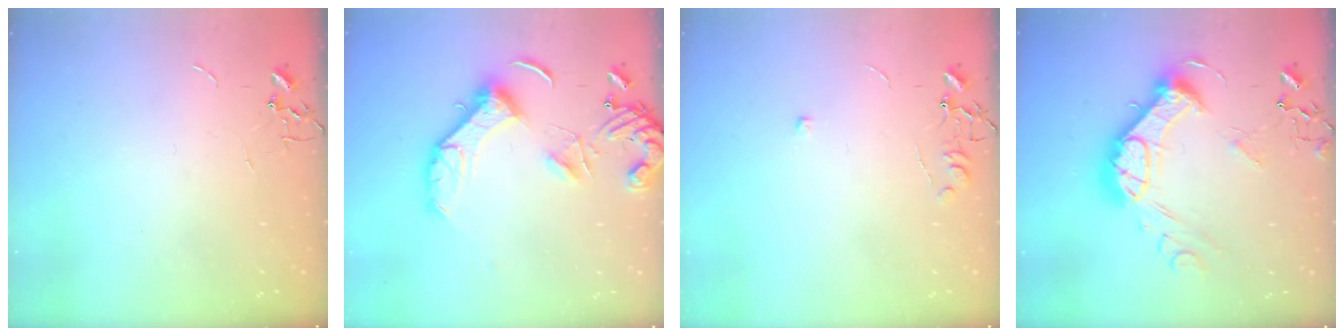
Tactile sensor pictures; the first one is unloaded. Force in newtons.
{"total": 14.7, "press": 14.6, "slide": 1.9}
{"total": 5.5, "press": 5.5, "slide": 0.5}
{"total": 18.3, "press": 18.2, "slide": 1.4}